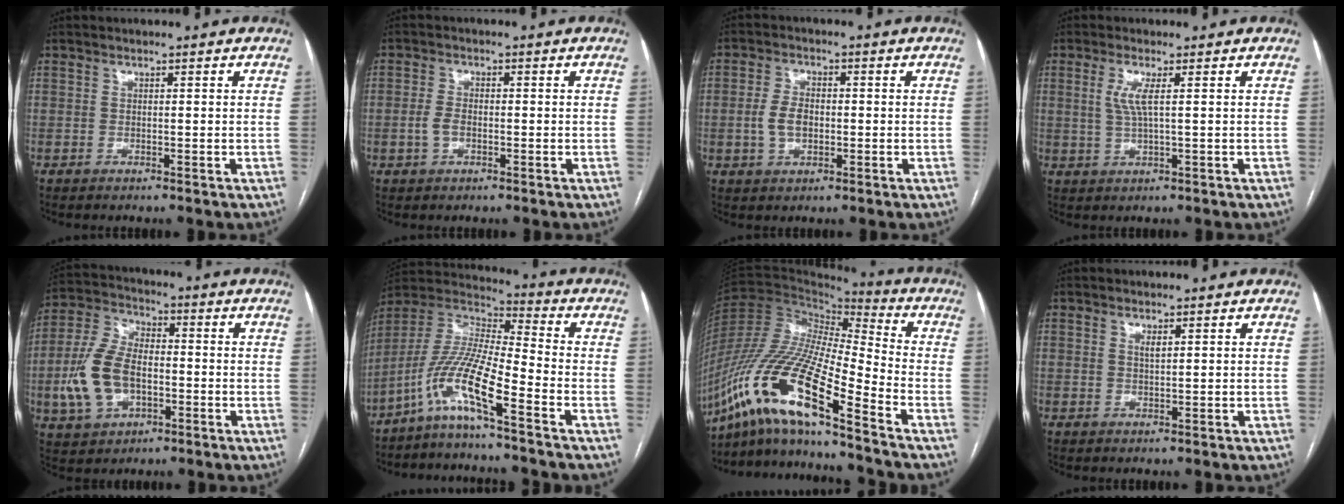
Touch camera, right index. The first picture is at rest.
{"total": 2.8, "force": [-0.7, 1.5, 2.2], "torque": [-0.050, 0.005, -0.013]}
{"total": 4.9, "force": [-0.6, 3.0, 3.9], "torque": [-0.084, 0.009, -0.009]}
{"total": 3.4, "force": [0.9, 0.1, 3.2], "torque": [-0.076, -0.001, 0.018]}
{"total": 12.3, "force": [-2.7, 7.3, 9.6], "torque": [-0.223, 0.016, -0.046]}
{"total": 11.5, "force": [-6.6, -0.3, 9.4], "torque": [-0.203, -0.003, -0.138]}
{"total": 18.5, "force": [-12.3, 1.2, 13.9], "torque": [-0.287, -0.016, -0.229]}
{"total": 1.0, "force": [0.5, 0.2, 0.8], "torque": [-0.020, -0.002, 0.010]}